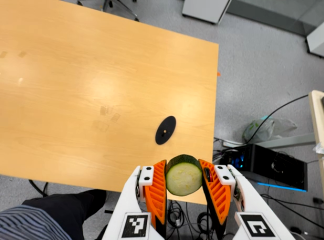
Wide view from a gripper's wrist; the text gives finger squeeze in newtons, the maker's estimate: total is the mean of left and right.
{"total": 11.5, "left": 10.6, "right": 12.4}